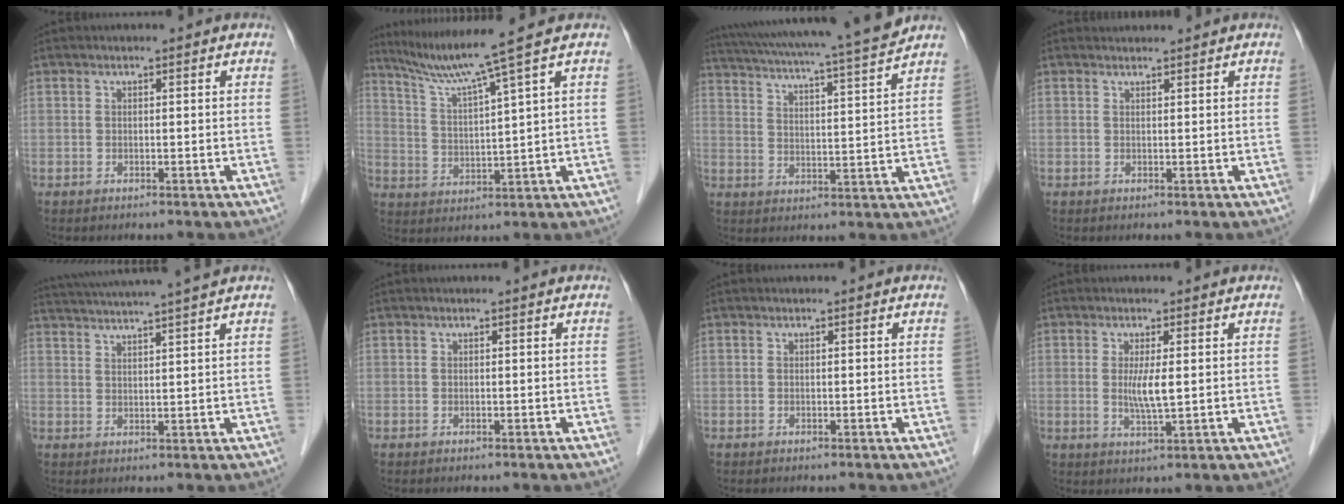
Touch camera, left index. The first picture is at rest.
{"total": 8.7, "force": [6.7, -3.0, 4.7], "torque": [-0.087, -0.009, 0.126]}
{"total": 16.4, "force": [14.5, -1.5, 7.6], "torque": [-0.141, -0.021, 0.209]}
{"total": 1.3, "force": [1.3, -0.1, -0.1], "torque": [-0.007, 0.011, 0.025]}
{"total": 12.6, "force": [11.2, -1.7, 5.4], "torque": [-0.099, 0.001, 0.159]}
{"total": 0.0}
{"total": 0.0}
{"total": 3.7, "force": [0.4, 0.2, 3.7], "torque": [-0.077, -0.009, 0.012]}